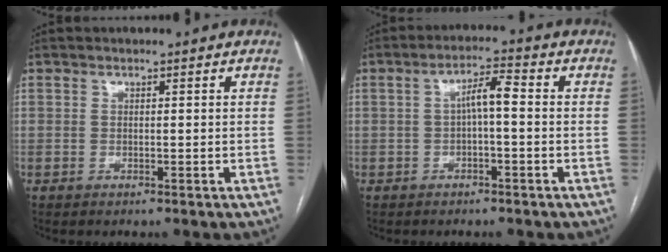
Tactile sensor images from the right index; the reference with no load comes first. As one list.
[{"total": 4.4, "force": [-0.1, 0.8, 4.3], "torque": [-0.073, 0.018, -0.002]}]